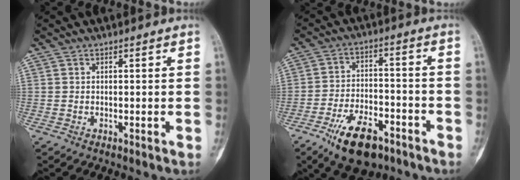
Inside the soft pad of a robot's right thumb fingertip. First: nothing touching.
{"total": 12.7, "force": [-7.6, 6.1, 8.1], "torque": [-0.116, 0.044, -0.123]}